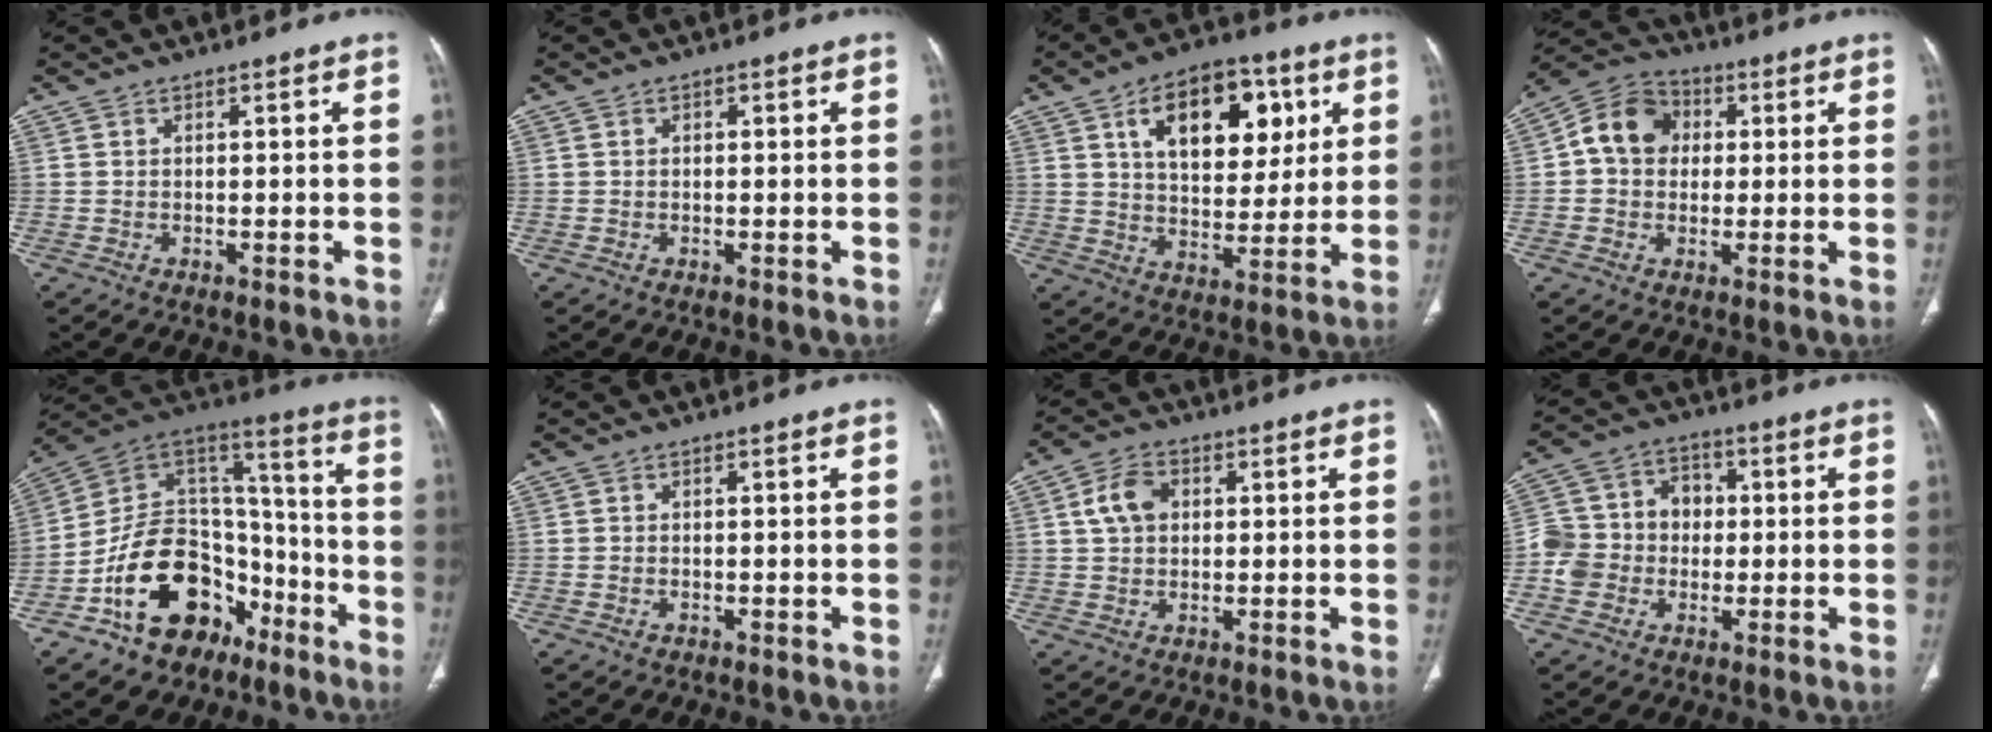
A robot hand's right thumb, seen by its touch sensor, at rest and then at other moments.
{"total": 0.6, "force": [0.1, 0.5, 0.3], "torque": [0.001, 0.002, 0.000]}
{"total": 18.3, "force": [6.8, 10.8, 13.1], "torque": [-0.151, -0.012, 0.108]}
{"total": 10.1, "force": [1.4, 8.4, 5.3], "torque": [-0.072, 0.020, 0.009]}
{"total": 22.6, "force": [-11.2, 15.2, 12.4], "torque": [-0.155, 0.103, -0.184]}
{"total": 0.6, "force": [-0.2, 0.4, 0.3], "torque": [-0.011, 0.005, -0.003]}
{"total": 6.1, "force": [1.5, 4.4, 3.9], "torque": [-0.066, 0.007, 0.022]}
{"total": 10.4, "force": [-1.1, 9.4, 4.4], "torque": [-0.050, 0.038, -0.028]}